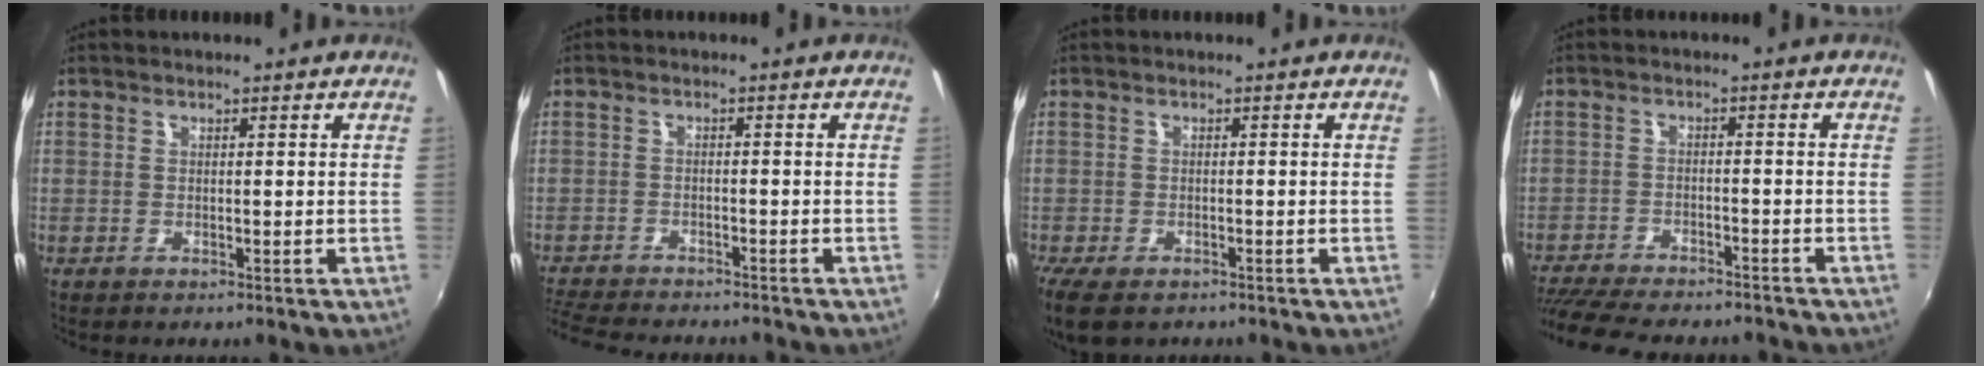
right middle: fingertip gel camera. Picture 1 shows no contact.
{"total": 9.8, "force": [-9.0, 1.8, 3.5], "torque": [-0.098, -0.018, -0.148]}
{"total": 6.4, "force": [-4.4, 2.7, 3.7], "torque": [-0.091, -0.028, -0.078]}
{"total": 16.0, "force": [-13.8, 3.8, 7.1], "torque": [-0.156, -0.031, -0.211]}